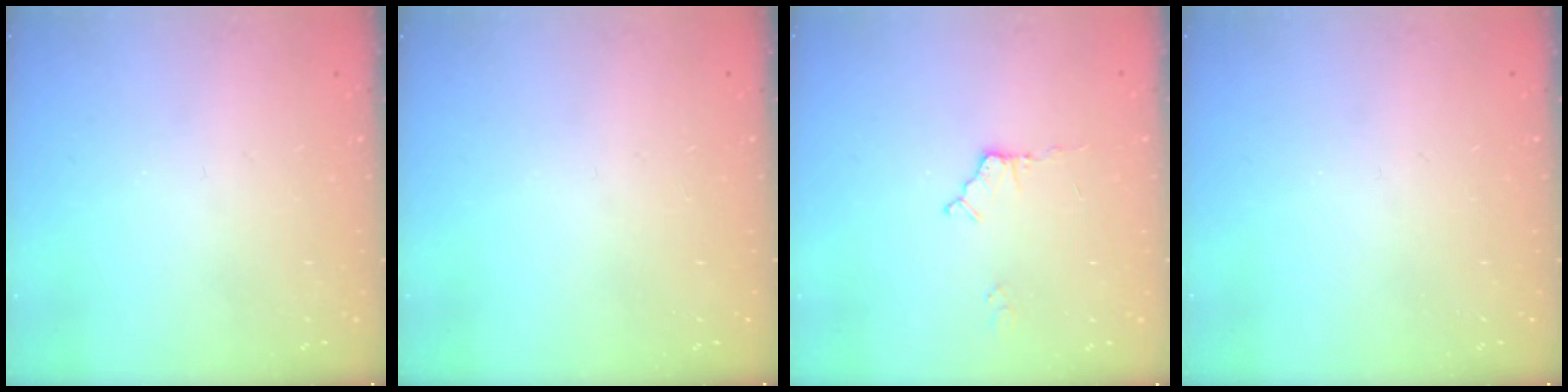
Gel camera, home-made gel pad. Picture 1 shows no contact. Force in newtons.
{"total": 0.0}
{"total": 4.9, "press": 4.9, "slide": 0.6}
{"total": 0.0}